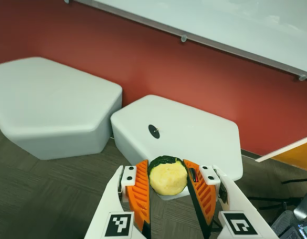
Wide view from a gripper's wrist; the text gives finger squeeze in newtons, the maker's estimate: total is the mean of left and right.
{"total": 10.8, "left": 11.5, "right": 10.0}